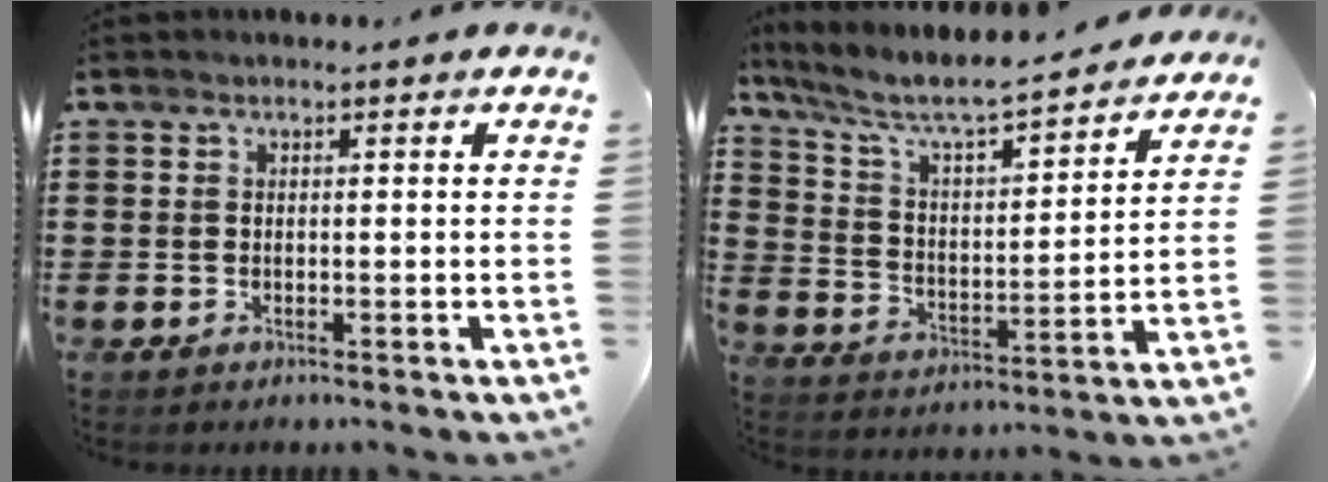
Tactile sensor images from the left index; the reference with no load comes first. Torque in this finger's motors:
{"motor_torque": [1.89, -0.24, 0.78, 0.21]}